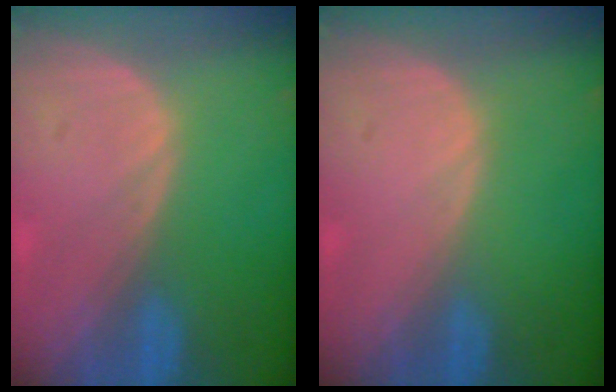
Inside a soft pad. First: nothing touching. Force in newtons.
{"total": 0.0}